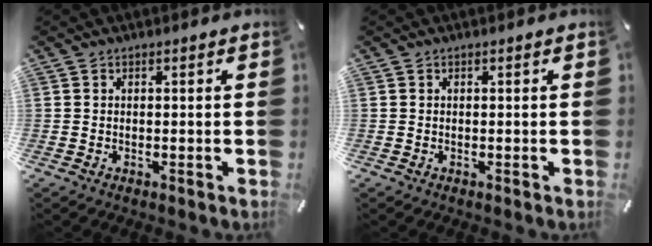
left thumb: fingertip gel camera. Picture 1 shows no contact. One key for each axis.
{"total": 0.0}